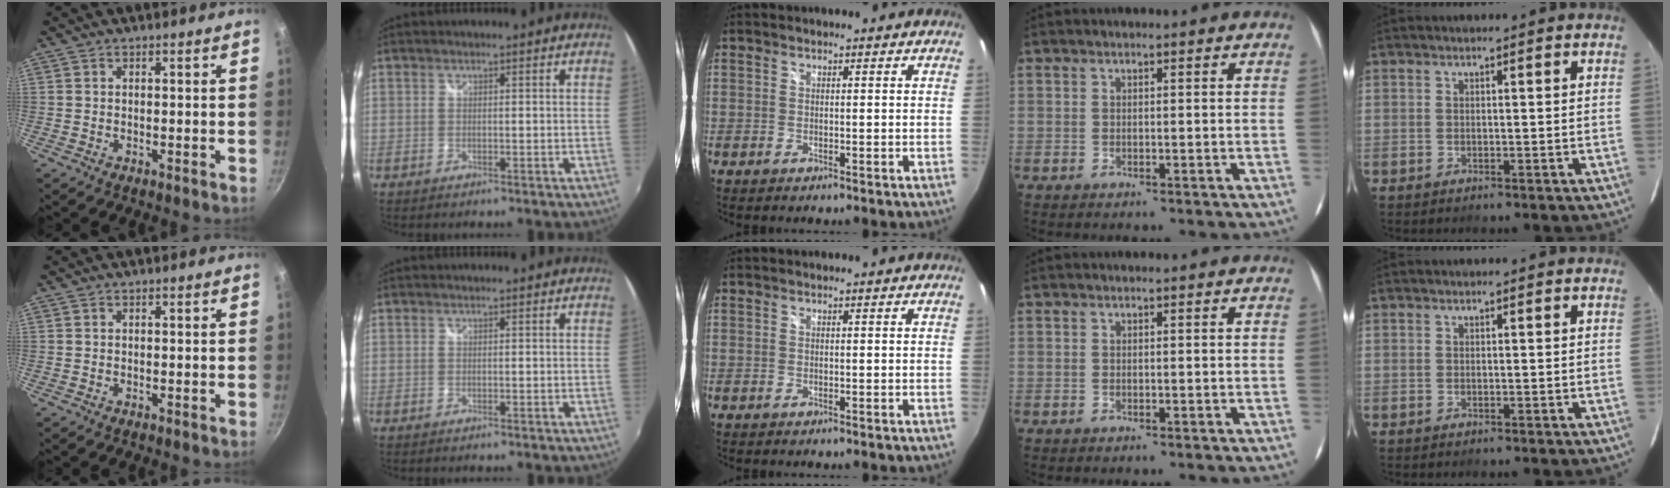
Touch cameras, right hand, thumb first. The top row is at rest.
{}